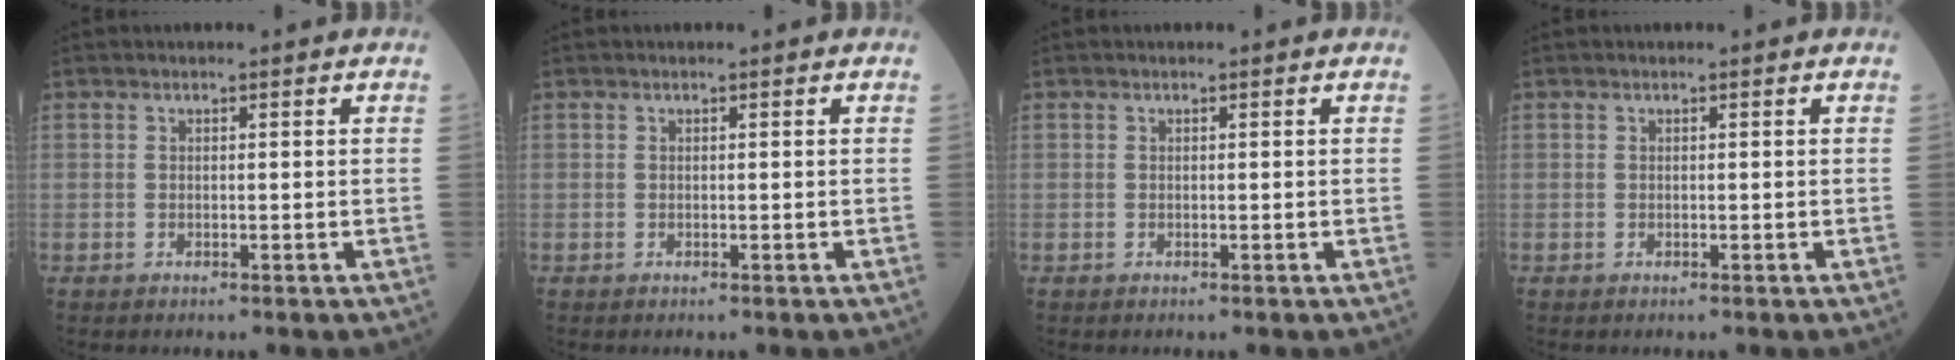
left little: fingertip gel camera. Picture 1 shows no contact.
{"total": 0.0}
{"total": 0.0}
{"total": 0.0}